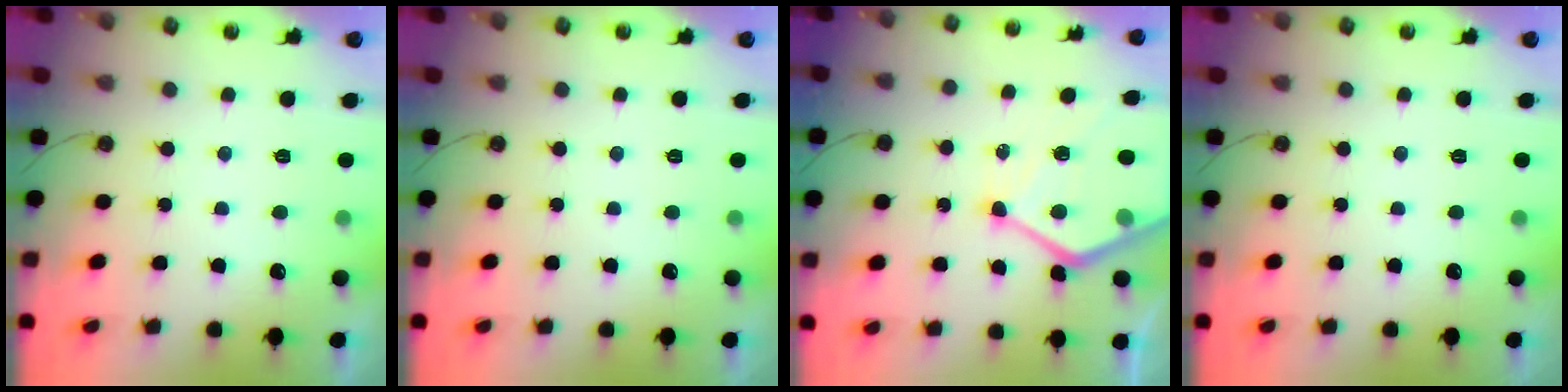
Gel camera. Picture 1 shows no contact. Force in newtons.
{"total": 0.0}
{"total": 15.7, "press": 15.6, "slide": 1.3}
{"total": 0.0}